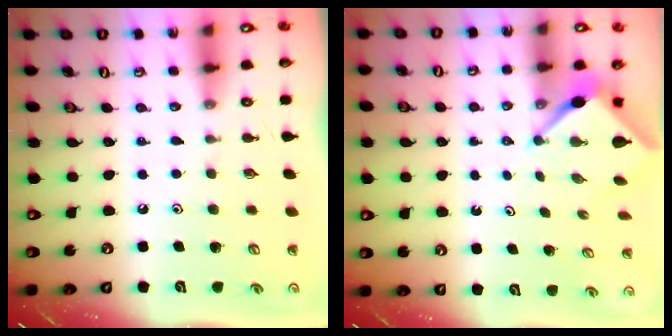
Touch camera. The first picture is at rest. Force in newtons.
{"total": 3.1, "press": 3.1, "slide": 0.2}